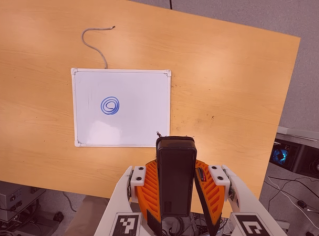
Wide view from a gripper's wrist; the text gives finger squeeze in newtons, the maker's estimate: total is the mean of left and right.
{"total": 6.5, "left": 5.1, "right": 7.9}